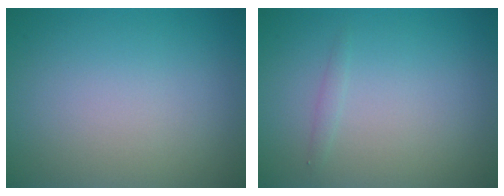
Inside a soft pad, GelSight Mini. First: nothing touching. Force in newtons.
{"total": 0.6, "press": 0.6, "slide": 0.0}